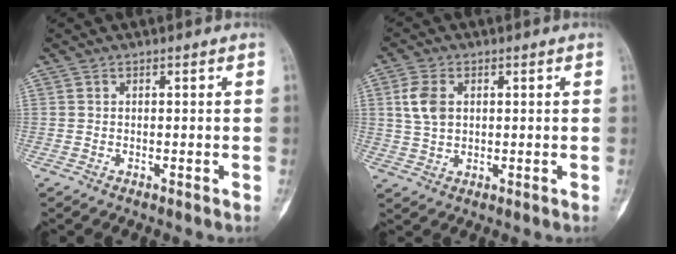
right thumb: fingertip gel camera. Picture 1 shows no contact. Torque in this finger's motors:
{"motor_torque": [0.38, 1.05, 0.43, -0.09, 0.13]}